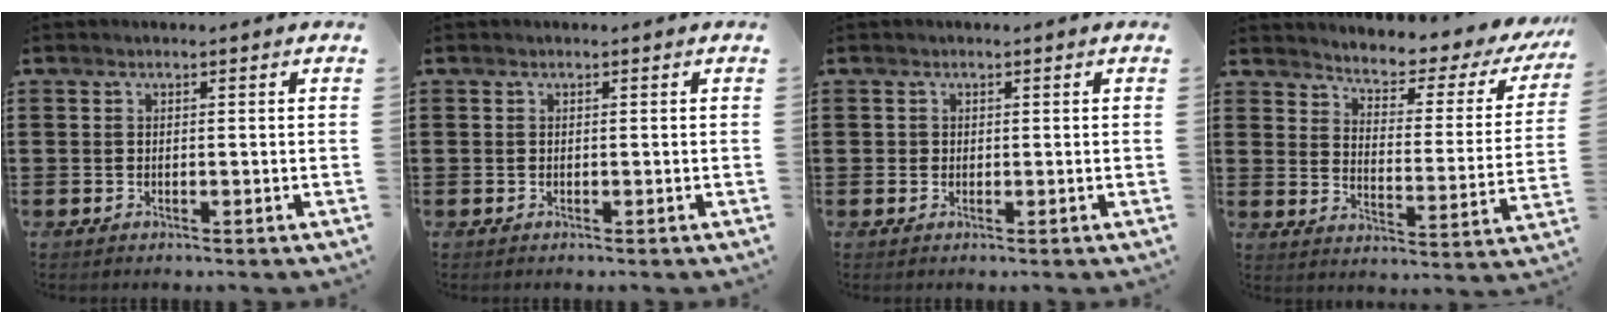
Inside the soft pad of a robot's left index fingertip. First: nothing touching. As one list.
[{"total": 0.0}, {"total": 0.8, "force": [0.2, 0.7, 0.1], "torque": [-0.004, 0.005, 0.005]}, {"total": 3.2, "force": [2.9, 0.6, 1.1], "torque": [-0.036, -0.033, 0.036]}]